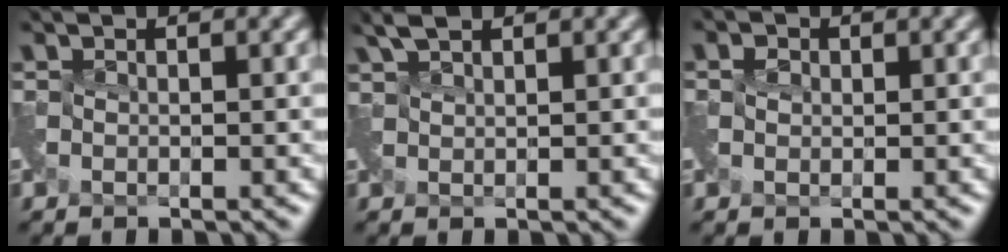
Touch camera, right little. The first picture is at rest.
{"total": 2.5, "force": [2.3, 0.4, 1.0], "torque": [-0.025, 0.014, 0.047]}
{"total": 0.6, "force": [0.2, 0.6, 0.1], "torque": [-0.001, 0.002, 0.004]}